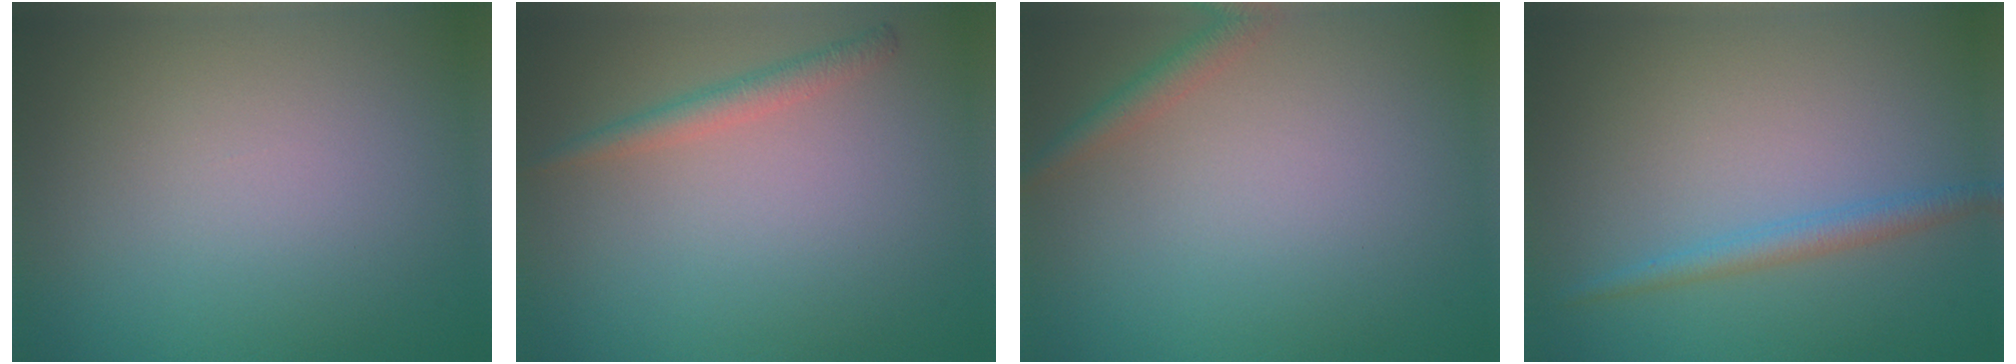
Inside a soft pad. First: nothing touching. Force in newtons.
{"total": 1.8, "press": 1.8, "slide": 0.1}
{"total": 1.8, "press": 1.8, "slide": 0.1}
{"total": 1.9, "press": 1.9, "slide": 0.1}